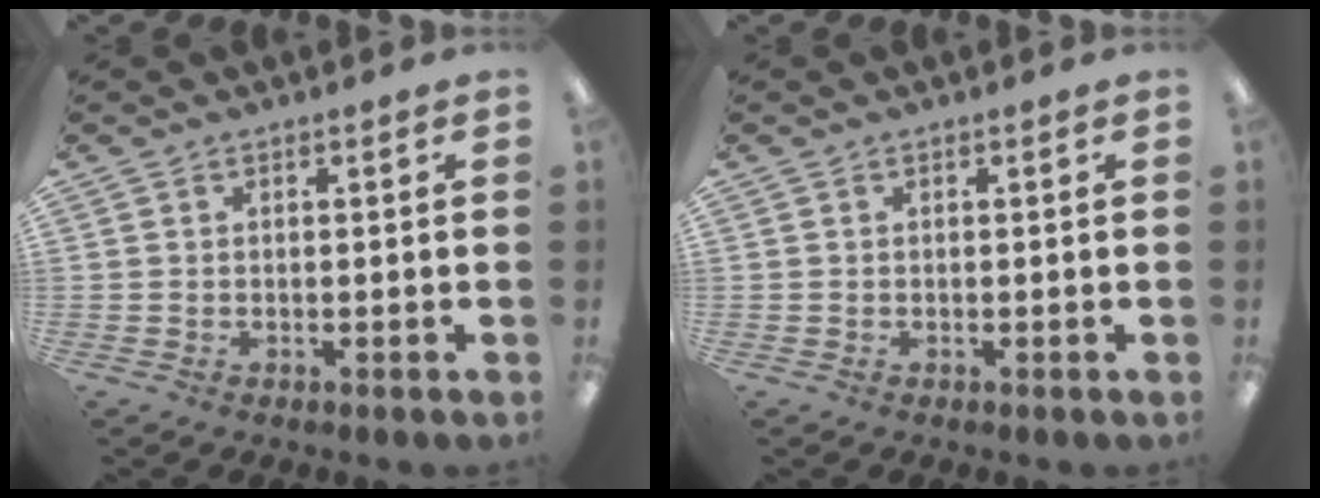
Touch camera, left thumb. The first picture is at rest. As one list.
[{"total": 0.0}]